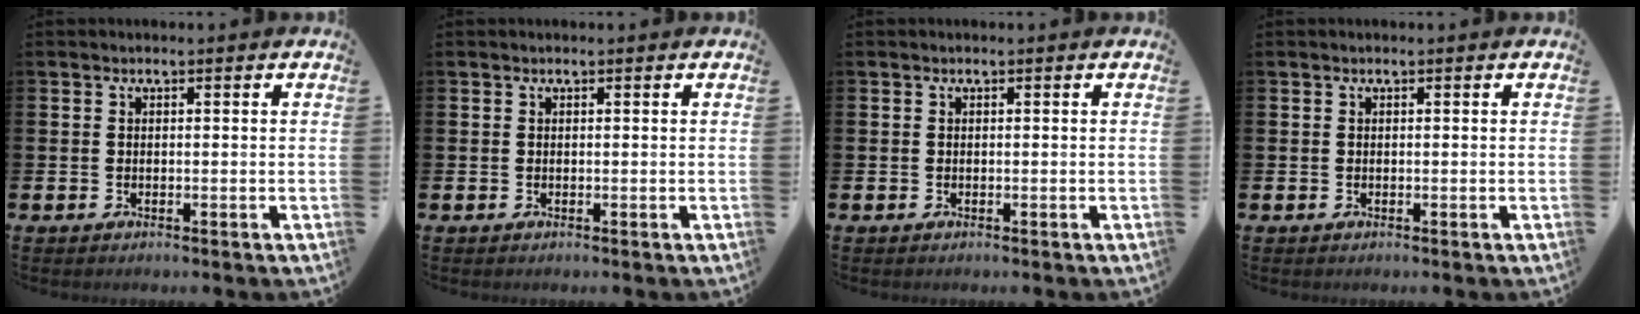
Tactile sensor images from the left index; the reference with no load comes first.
{"total": 0.0}
{"total": 0.0}
{"total": 0.0}